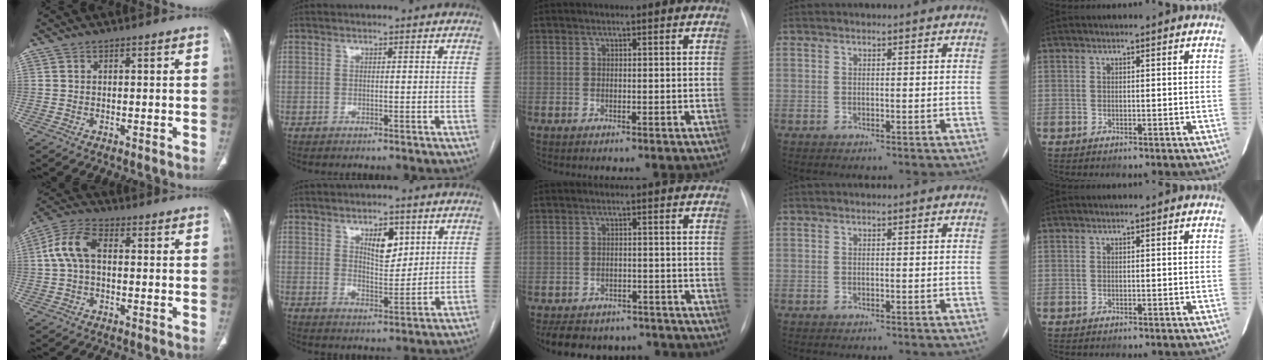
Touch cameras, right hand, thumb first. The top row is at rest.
{"thumb": {"total": 7.7, "force": [0.5, 4.6, 6.2], "torque": [-0.130, 0.026, 0.004]}, "index": {"total": 5.6, "force": [2.7, 2.4, 4.3], "torque": [-0.071, -0.003, 0.050]}, "middle": {"total": 12.6, "force": [-10.9, 5.6, 3.2], "torque": [-0.061, 0.009, -0.134]}}